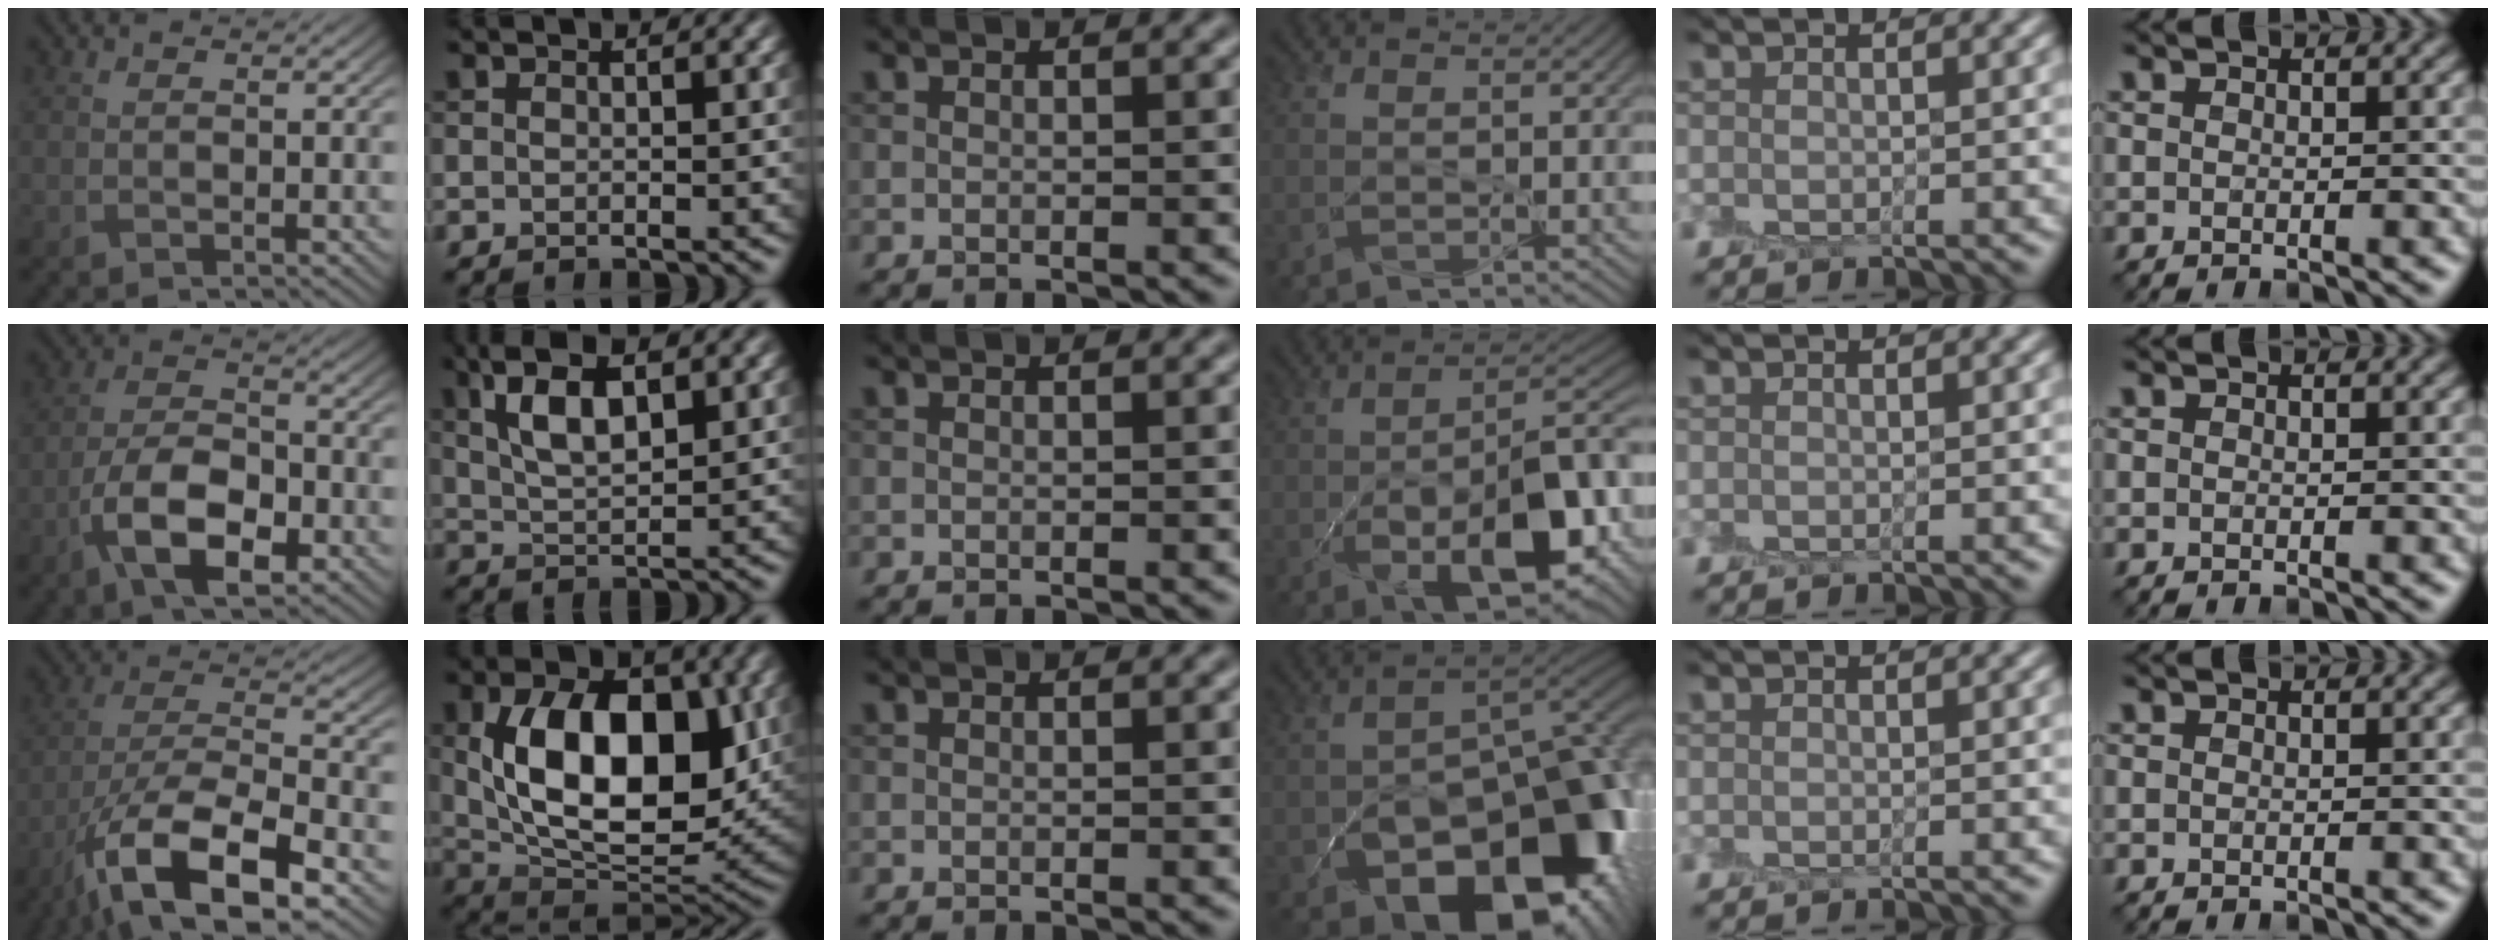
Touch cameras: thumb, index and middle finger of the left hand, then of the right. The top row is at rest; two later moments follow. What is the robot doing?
{"motion": "peel", "object": "postage stamp"}